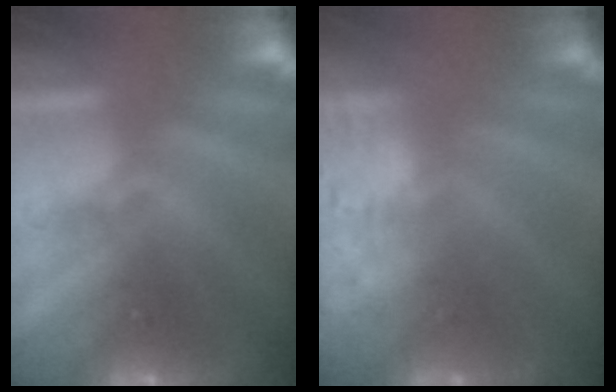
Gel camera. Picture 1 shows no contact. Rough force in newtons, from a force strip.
{"total": 9.3}